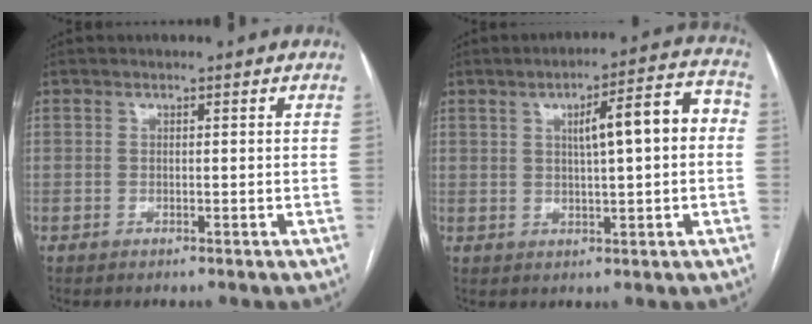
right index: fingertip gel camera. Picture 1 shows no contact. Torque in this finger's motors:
{"motor_torque": [0.35, 0.04, 0.23, 0.08]}